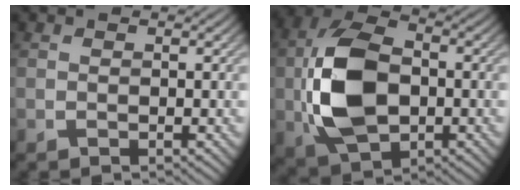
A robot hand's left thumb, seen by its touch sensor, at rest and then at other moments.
{"total": 13.2, "force": [-1.6, 8.3, 10.1], "torque": [-0.241, -0.002, -0.039]}